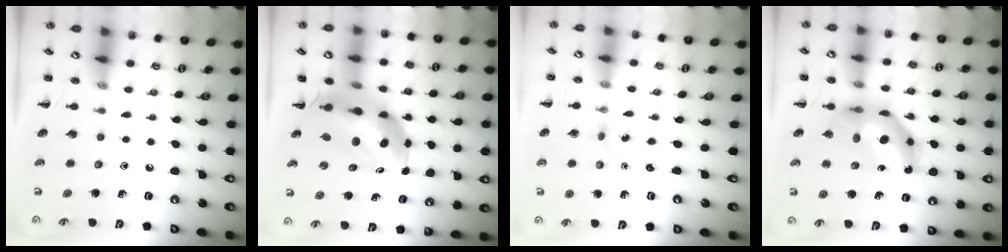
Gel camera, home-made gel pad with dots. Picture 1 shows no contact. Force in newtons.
{"total": 11.6, "press": 10.9, "slide": 3.9}
{"total": 2.7, "press": 2.6, "slide": 0.8}
{"total": 11.2, "press": 10.6, "slide": 3.4}